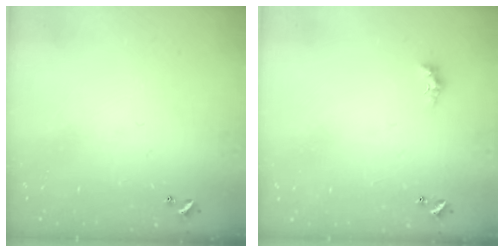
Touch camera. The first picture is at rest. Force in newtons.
{"total": 0.8, "press": 0.6, "slide": 0.6}